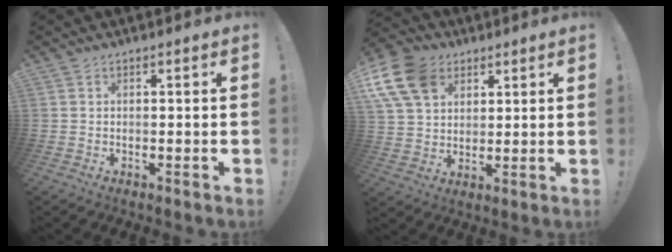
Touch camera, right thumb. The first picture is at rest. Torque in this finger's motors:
{"motor_torque": [0.27, 0.31, 0.98, 0.39, 0.27]}